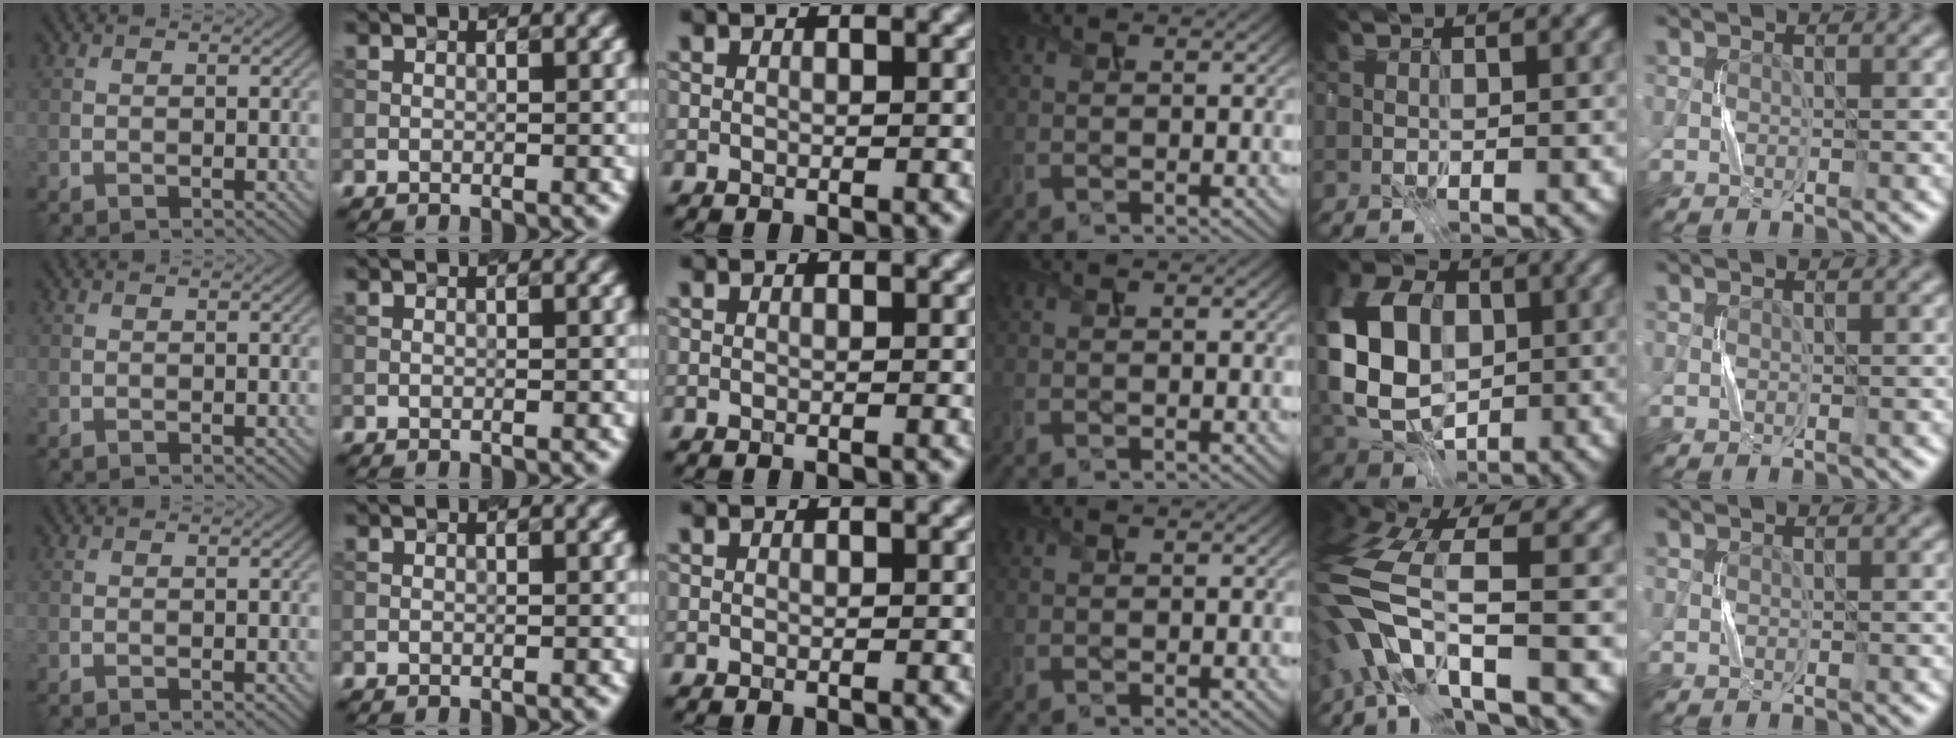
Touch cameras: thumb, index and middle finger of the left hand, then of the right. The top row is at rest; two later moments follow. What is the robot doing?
{"motion": "press", "object": "sticky note"}